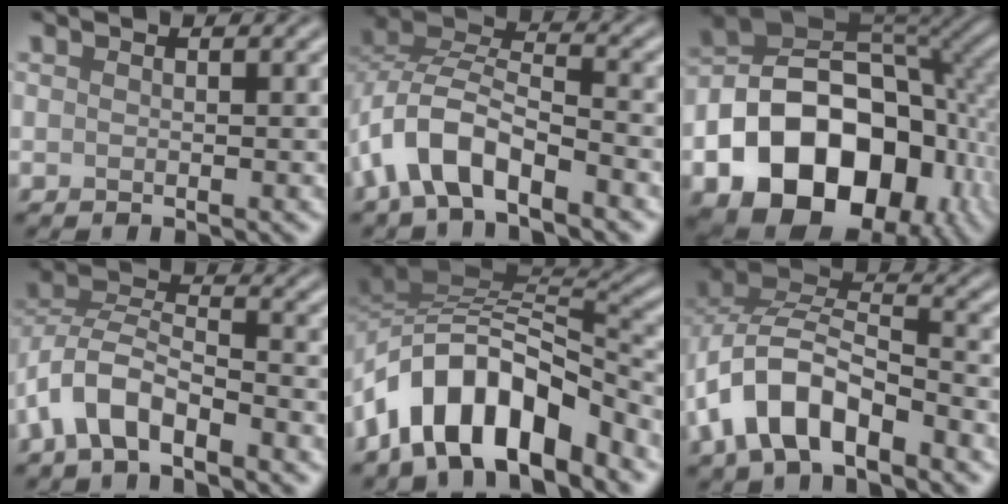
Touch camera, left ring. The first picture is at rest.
{"total": 6.7, "force": [-3.8, 3.0, 4.7], "torque": [-0.084, 0.008, -0.081]}
{"total": 17.7, "force": [-7.1, 12.2, 10.8], "torque": [-0.169, -0.004, -0.123]}
{"total": 5.8, "force": [-3.4, 2.6, 3.8], "torque": [-0.070, 0.007, -0.075]}
{"total": 10.2, "force": [-5.9, 4.7, 6.9], "torque": [-0.092, 0.016, -0.113]}
{"total": 8.2, "force": [-4.0, 4.2, 5.8], "torque": [-0.111, 0.008, -0.082]}